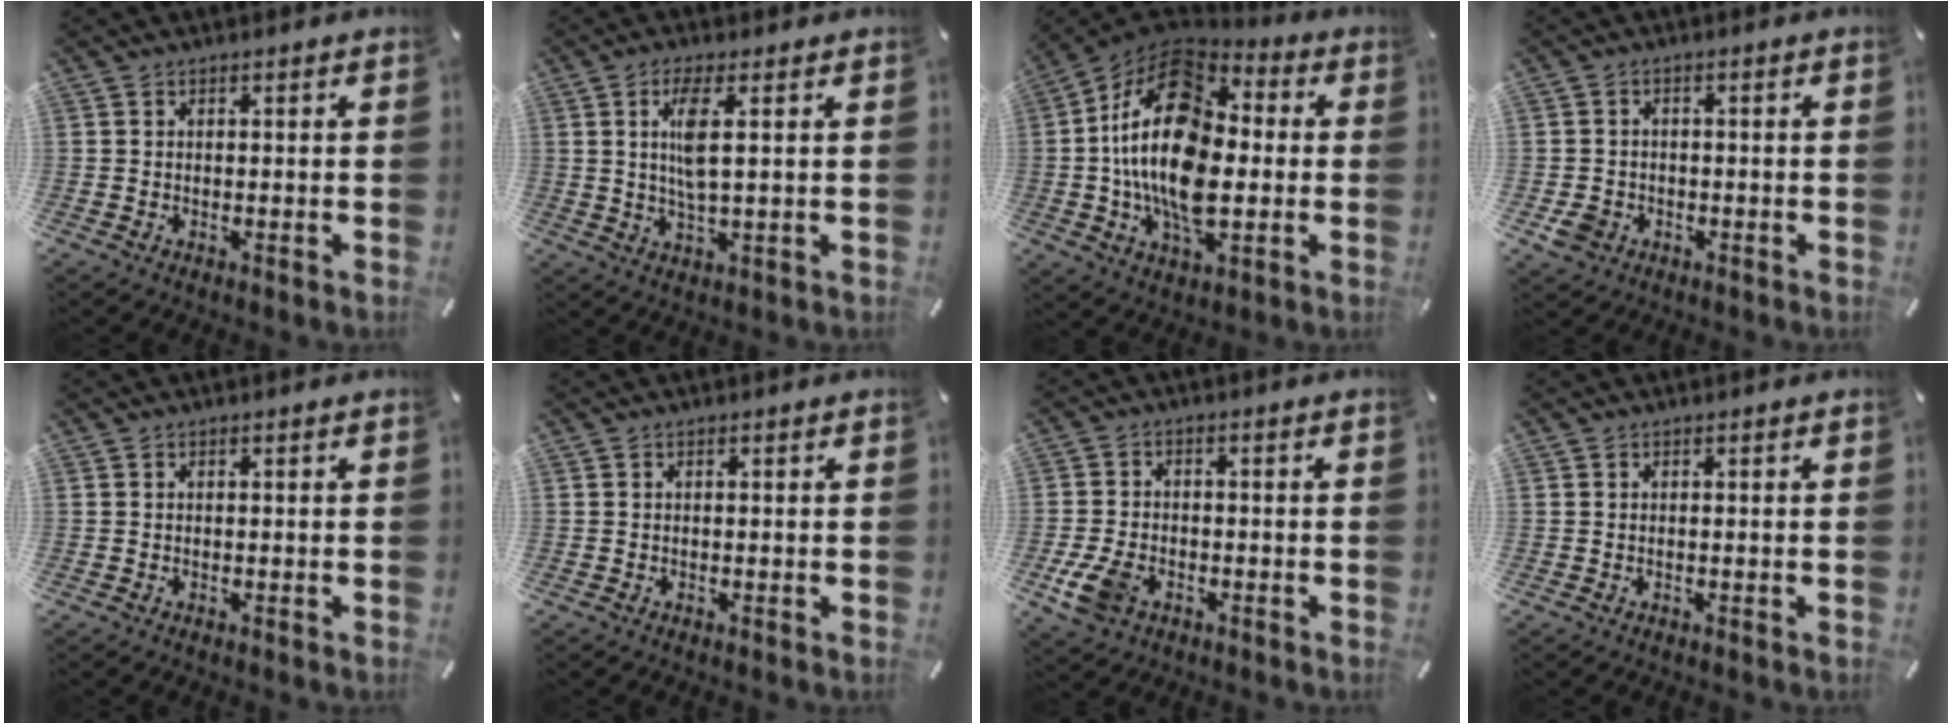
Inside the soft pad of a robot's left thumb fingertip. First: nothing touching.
{"total": 7.0, "force": [1.7, 1.8, 6.6], "torque": [-0.146, -0.004, 0.023]}
{"total": 22.7, "force": [-0.9, 13.9, 17.9], "torque": [-0.358, 0.007, -0.021]}
{"total": 4.0, "force": [-1.5, 3.4, 1.4], "torque": [-0.034, 0.002, -0.029]}
{"total": 0.0}
{"total": 0.0}
{"total": 6.9, "force": [-2.8, 4.7, 4.2], "torque": [-0.105, 0.004, -0.053]}
{"total": 0.0}